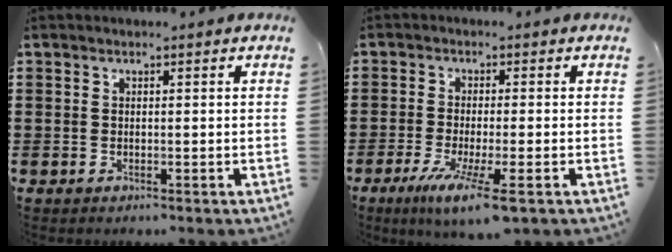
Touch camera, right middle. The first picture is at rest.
{"total": 6.5, "force": [-3.5, 0.5, 5.5], "torque": [-0.106, -0.017, -0.060]}